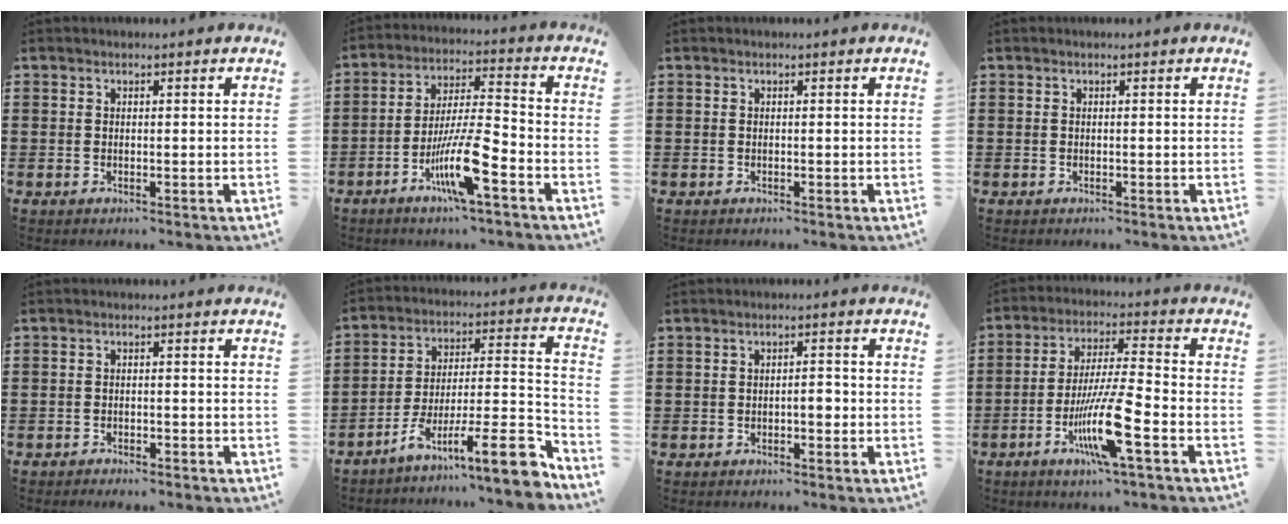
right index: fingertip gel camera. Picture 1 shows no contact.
{"total": 10.2, "force": [-4.9, 1.5, 8.8], "torque": [-0.182, -0.007, -0.094]}
{"total": 0.0}
{"total": 0.0}
{"total": 1.3, "force": [-1.3, 0.2, 0.1], "torque": [-0.006, 0.001, -0.028]}
{"total": 13.2, "force": [-8.5, 2.4, 9.7], "torque": [-0.148, 0.022, -0.149]}
{"total": 2.1, "force": [-0.7, 0.7, 1.9], "torque": [-0.034, 0.004, -0.015]}
{"total": 11.4, "force": [-4.7, 1.1, 10.4], "torque": [-0.207, -0.010, -0.090]}